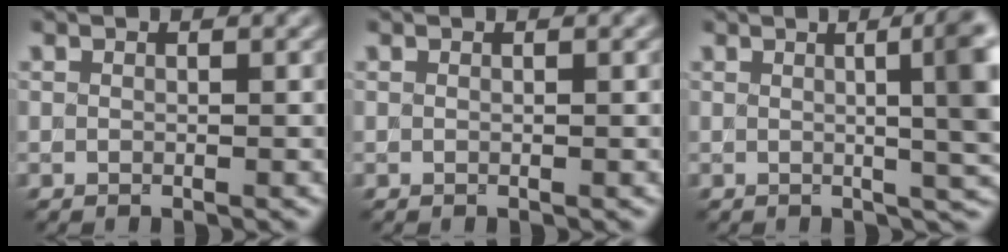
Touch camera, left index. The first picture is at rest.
{"total": 0.0}
{"total": 9.1, "force": [0.9, 2.8, 8.6], "torque": [-0.062, 0.018, 0.002]}